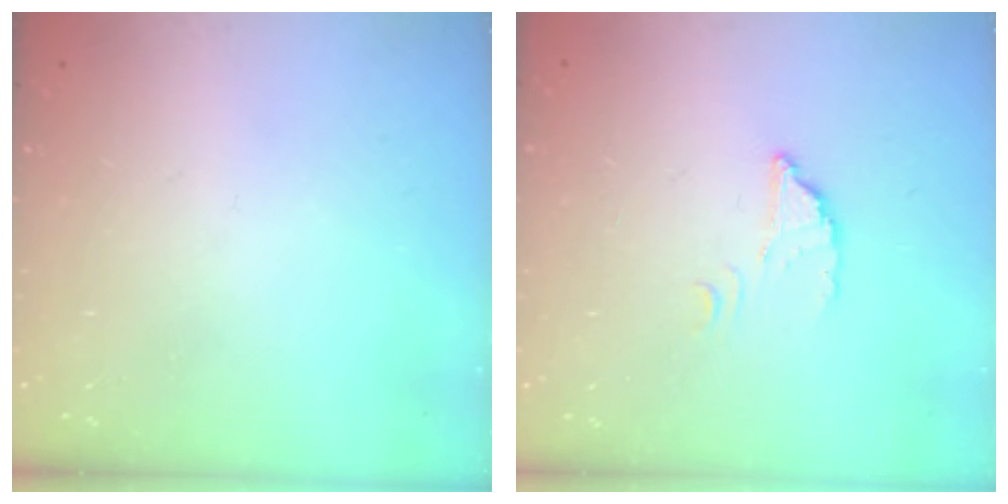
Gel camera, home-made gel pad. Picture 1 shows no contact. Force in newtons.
{"total": 2.5, "press": 2.5, "slide": 0.2}